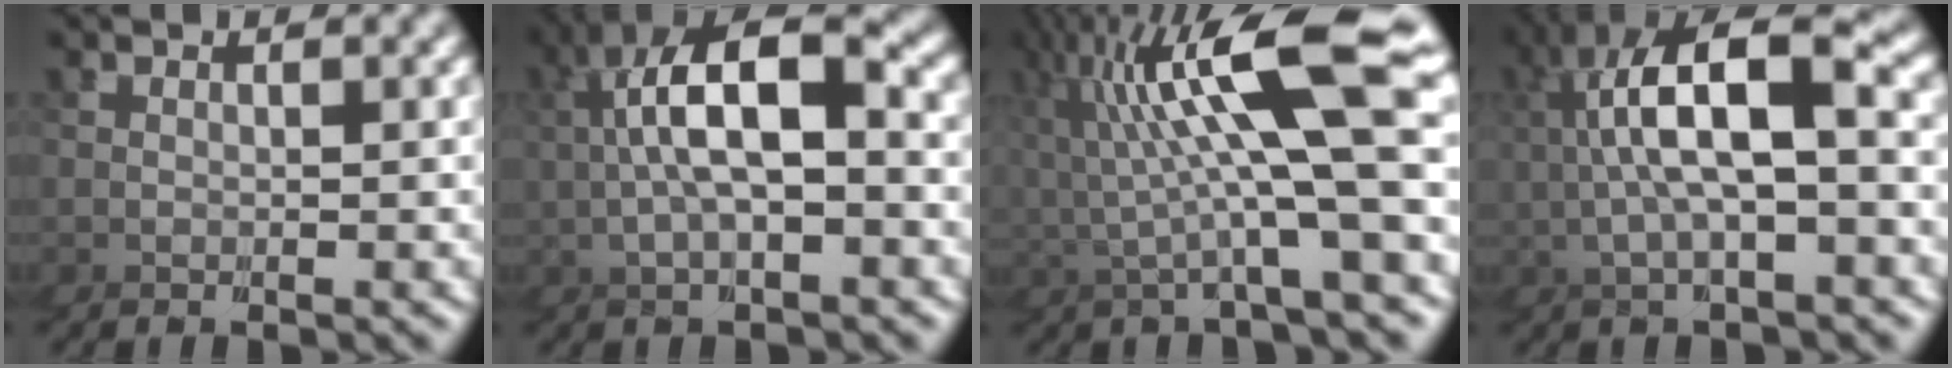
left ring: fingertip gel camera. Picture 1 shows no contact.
{"total": 5.8, "force": [1.7, 2.3, 5.0], "torque": [-0.105, 0.023, 0.015]}
{"total": 7.2, "force": [2.1, 1.0, 6.8], "torque": [-0.127, 0.032, 0.031]}
{"total": 7.0, "force": [2.2, 2.6, 6.1], "torque": [-0.118, 0.032, 0.021]}